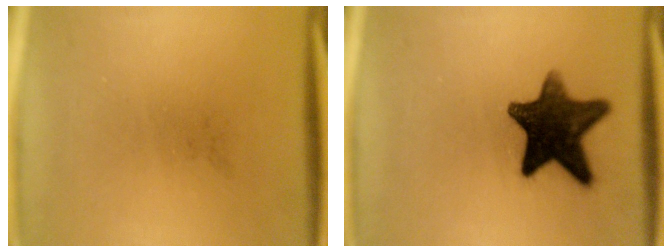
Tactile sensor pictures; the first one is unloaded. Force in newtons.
{"total": 13.4}